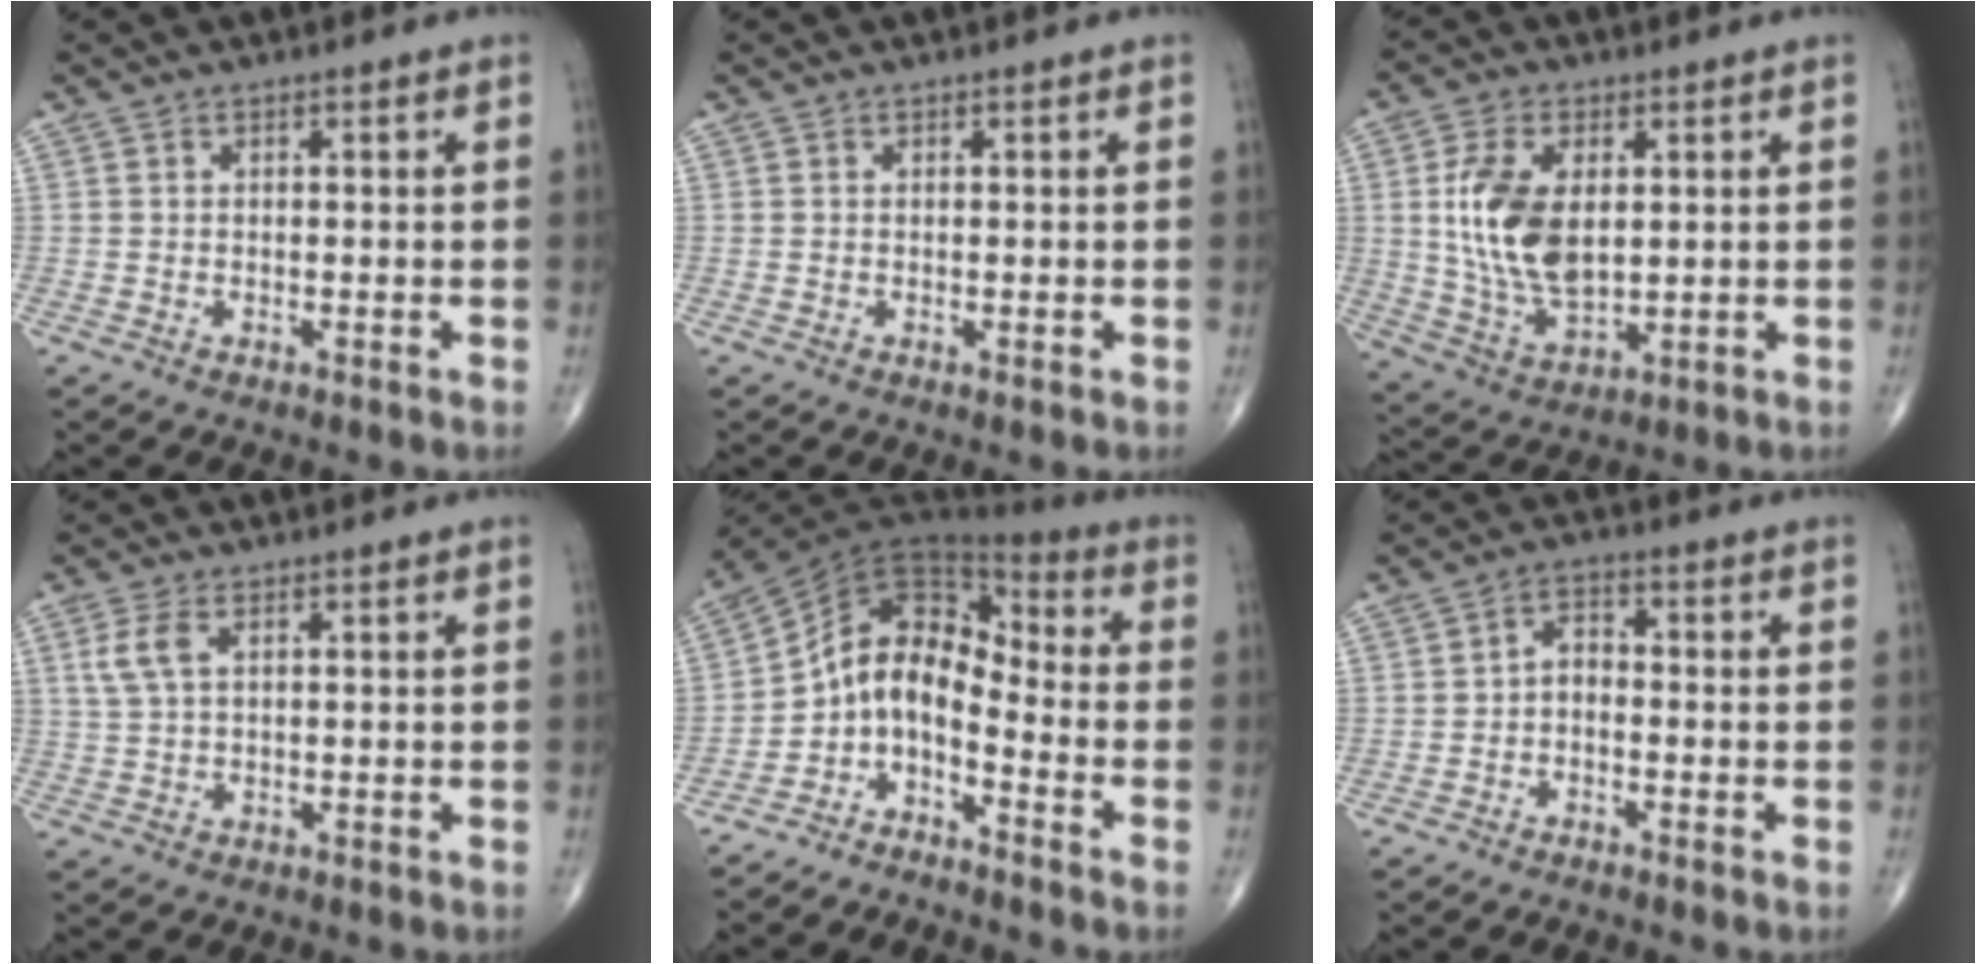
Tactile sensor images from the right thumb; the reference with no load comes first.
{"total": 0.0}
{"total": 13.8, "force": [2.1, 7.9, 11.1], "torque": [-0.209, -0.012, 0.048]}
{"total": 4.1, "force": [1.4, 2.0, 3.3], "torque": [-0.084, 0.010, 0.032]}
{"total": 9.7, "force": [-4.7, 5.8, 6.3], "torque": [-0.080, 0.094, -0.101]}
{"total": 3.1, "force": [-1.1, 2.0, 2.2], "torque": [-0.026, 0.023, -0.031]}